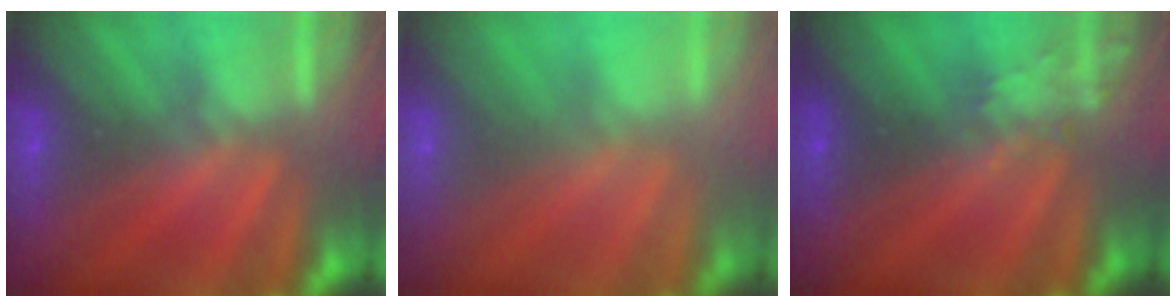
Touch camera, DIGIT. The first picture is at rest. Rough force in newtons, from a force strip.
{"total": 2.3}
{"total": 2.4}